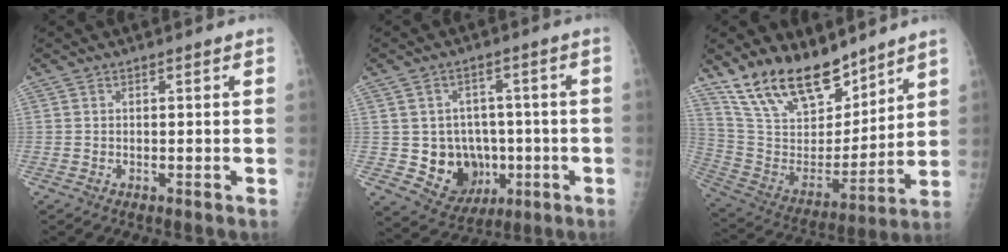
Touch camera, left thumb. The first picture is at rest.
{"total": 10.5, "force": [-1.4, 9.3, 4.8], "torque": [-0.030, 0.010, -0.001]}
{"total": 19.7, "force": [15.1, 8.6, 9.2], "torque": [-0.128, -0.079, 0.281]}